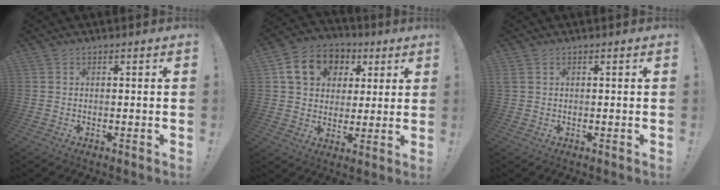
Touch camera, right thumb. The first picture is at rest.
{"total": 14.7, "force": [5.8, 11.5, 7.0], "torque": [-0.096, -0.015, 0.113]}
{"total": 1.2, "force": [0.6, 0.9, 0.7], "torque": [-0.020, 0.006, 0.012]}